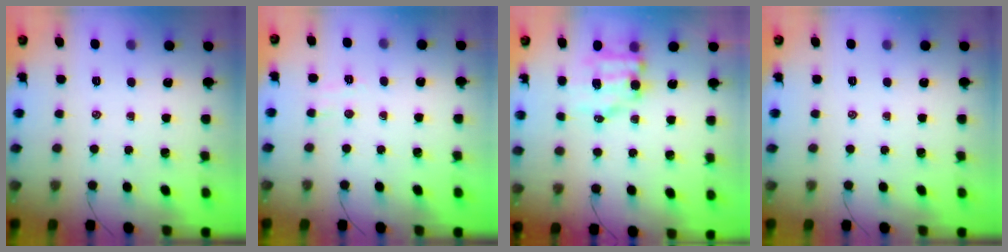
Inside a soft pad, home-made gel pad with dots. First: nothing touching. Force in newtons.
{"total": 4.6, "press": 4.5, "slide": 1.0}
{"total": 7.4, "press": 7.3, "slide": 1.0}
{"total": 0.0}